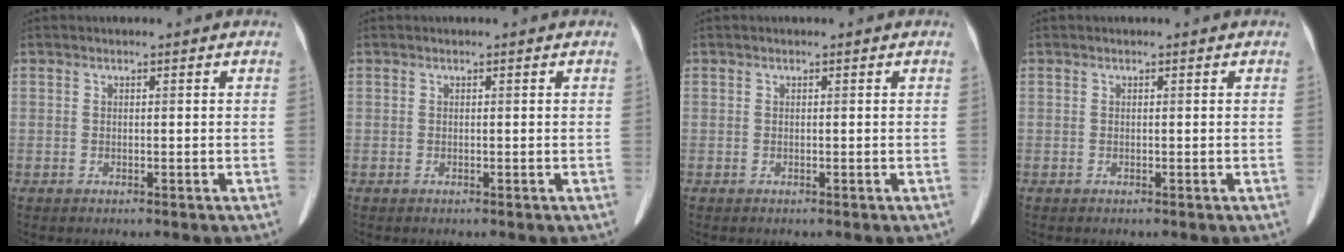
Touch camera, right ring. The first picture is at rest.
{"total": 0.0}
{"total": 0.0}
{"total": 0.0}